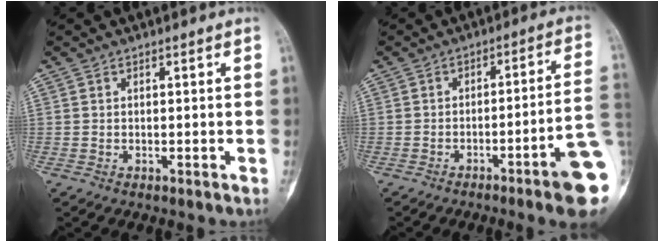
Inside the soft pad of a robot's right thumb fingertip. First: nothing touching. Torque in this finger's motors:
{"motor_torque": [2.74, 2.23, 1.27, -1.49, 0.08]}